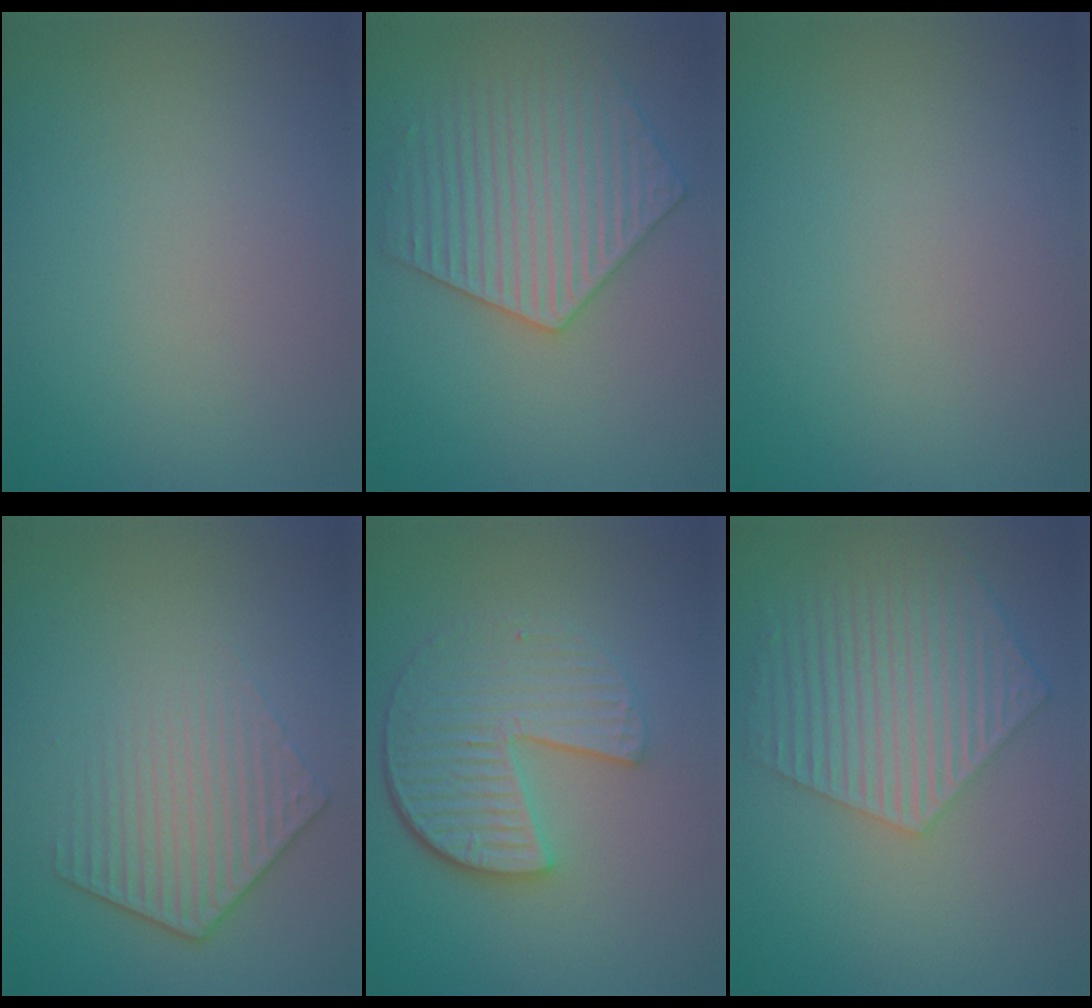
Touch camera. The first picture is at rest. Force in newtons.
{"total": 4.7, "press": 4.5, "slide": 1.3}
{"total": 0.0}
{"total": 4.4, "press": 3.1, "slide": 3.1}
{"total": 5.9, "press": 4.3, "slide": 4.1}
{"total": 6.1, "press": 4.7, "slide": 3.9}